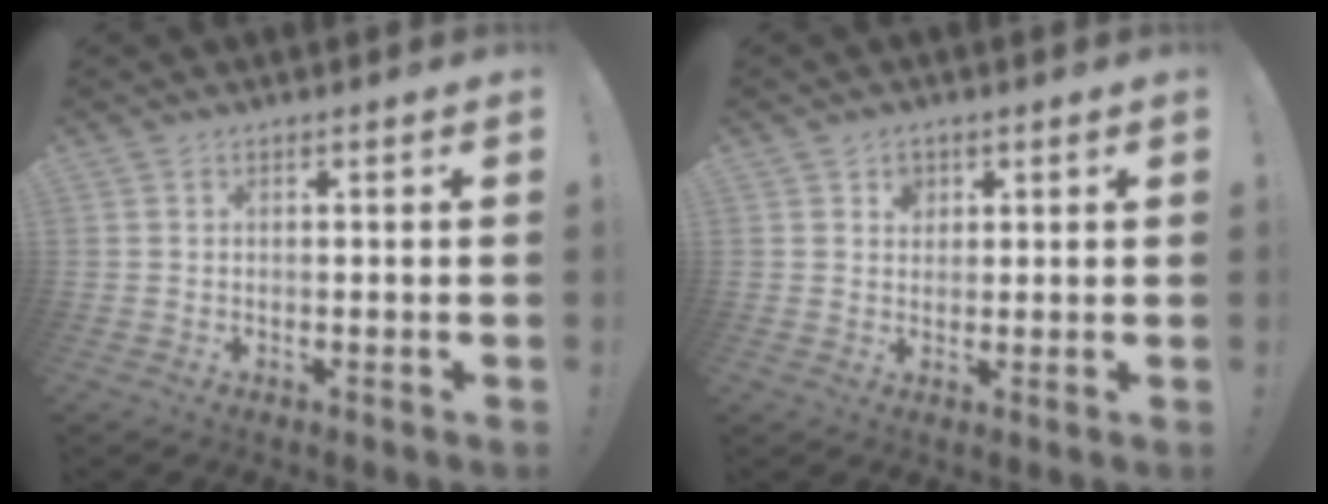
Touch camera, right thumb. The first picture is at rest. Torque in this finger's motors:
{"motor_torque": [0.34, 0.46, 0.12, -0.12, 0.00]}